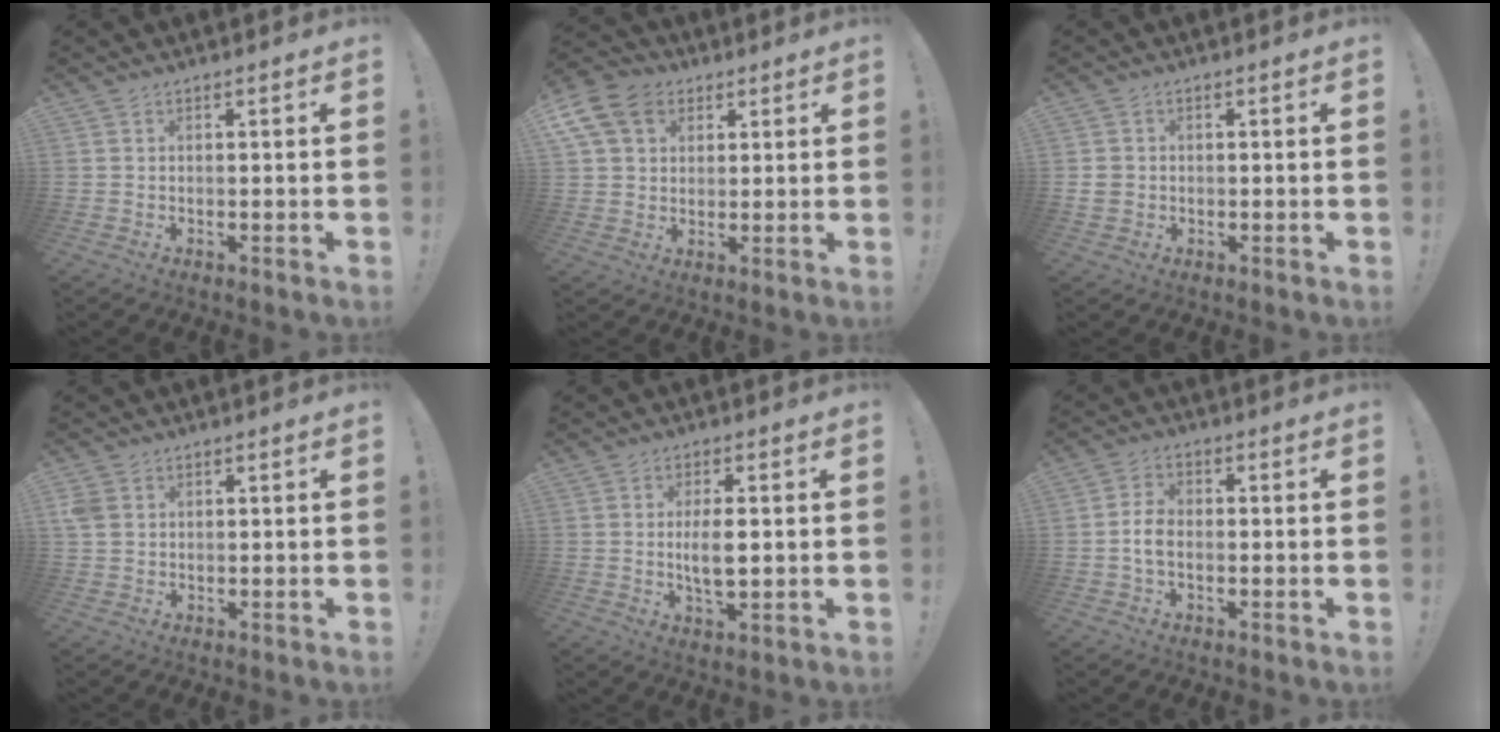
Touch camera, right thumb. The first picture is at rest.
{"total": 13.1, "force": [5.4, 10.0, 6.6], "torque": [-0.123, -0.020, 0.108]}
{"total": 3.0, "force": [-0.1, 2.7, 1.3], "torque": [-0.029, 0.003, 0.000]}
{"total": 3.6, "force": [1.2, 2.8, 1.9], "torque": [-0.031, 0.003, 0.026]}
{"total": 6.5, "force": [0.0, 2.6, 6.0], "torque": [-0.104, -0.007, -0.006]}
{"total": 5.3, "force": [-1.0, 3.2, 4.1], "torque": [-0.079, 0.009, -0.019]}